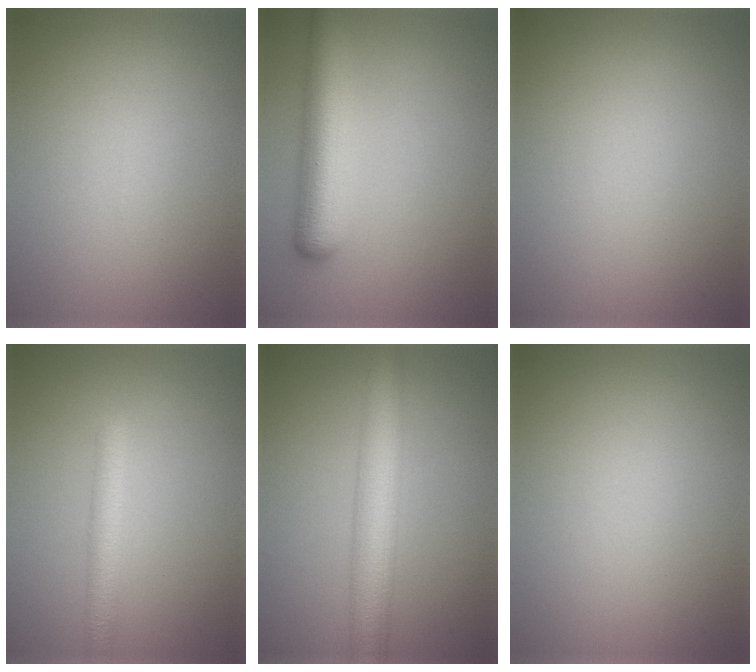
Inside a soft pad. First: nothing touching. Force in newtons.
{"total": 5.9, "press": 5.9, "slide": 0.3}
{"total": 0.0}
{"total": 3.0, "press": 3.0, "slide": 0.1}
{"total": 6.4, "press": 6.4, "slide": 0.0}
{"total": 0.0}